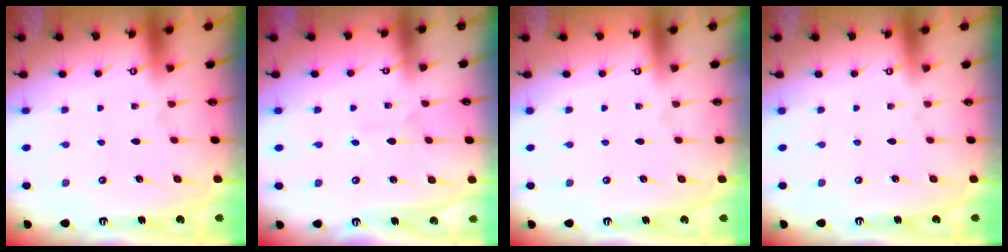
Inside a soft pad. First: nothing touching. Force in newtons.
{"total": 2.7, "press": 2.7, "slide": 0.3}
{"total": 0.9, "press": 0.9, "slide": 0.2}
{"total": 0.0}